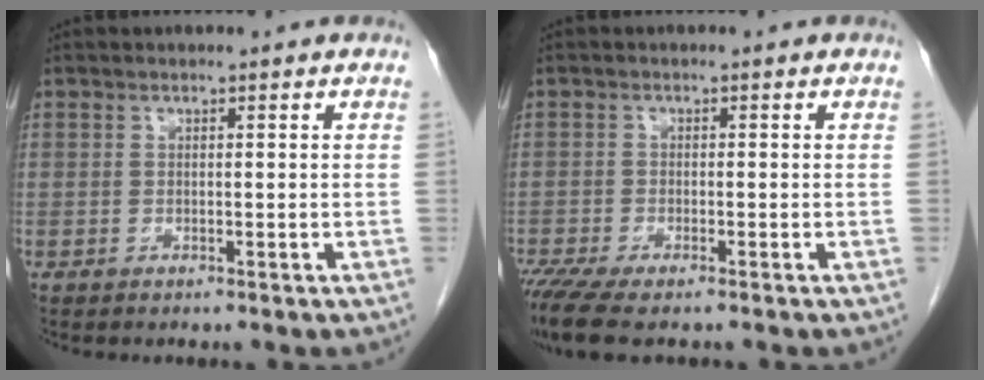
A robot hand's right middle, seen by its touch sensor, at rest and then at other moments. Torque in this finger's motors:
{"motor_torque": [1.17, -0.97, 0.17, 0.14]}